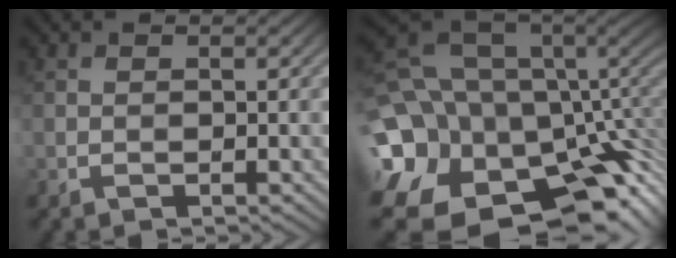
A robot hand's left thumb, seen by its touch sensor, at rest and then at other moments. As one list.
[{"total": 21.0, "force": [-6.3, 15.2, 13.0], "torque": [-0.288, -0.030, -0.054]}]